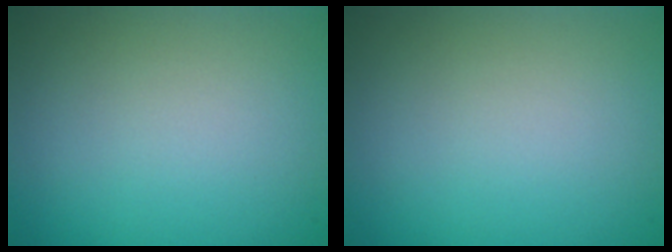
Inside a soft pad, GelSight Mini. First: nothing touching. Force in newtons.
{"total": 0.0}